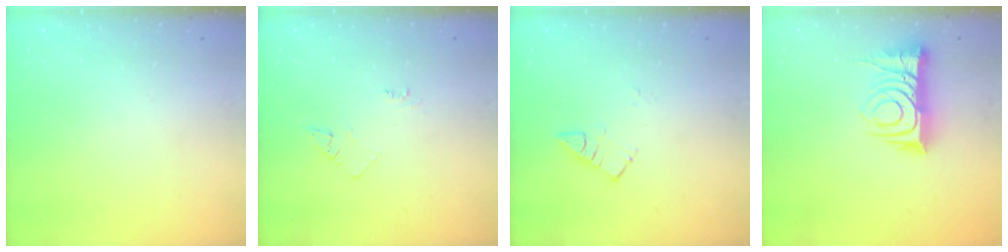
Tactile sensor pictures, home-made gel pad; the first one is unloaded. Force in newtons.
{"total": 3.8, "press": 3.8, "slide": 0.5}
{"total": 4.9, "press": 4.8, "slide": 0.5}
{"total": 11.3, "press": 11.2, "slide": 1.4}